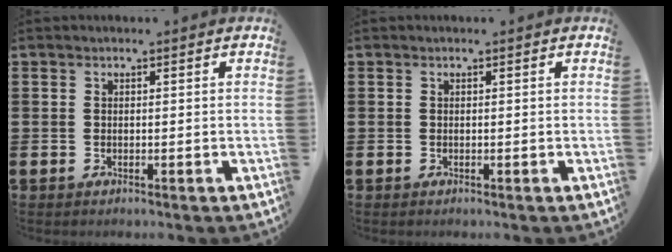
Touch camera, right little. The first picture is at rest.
{"total": 0.0}